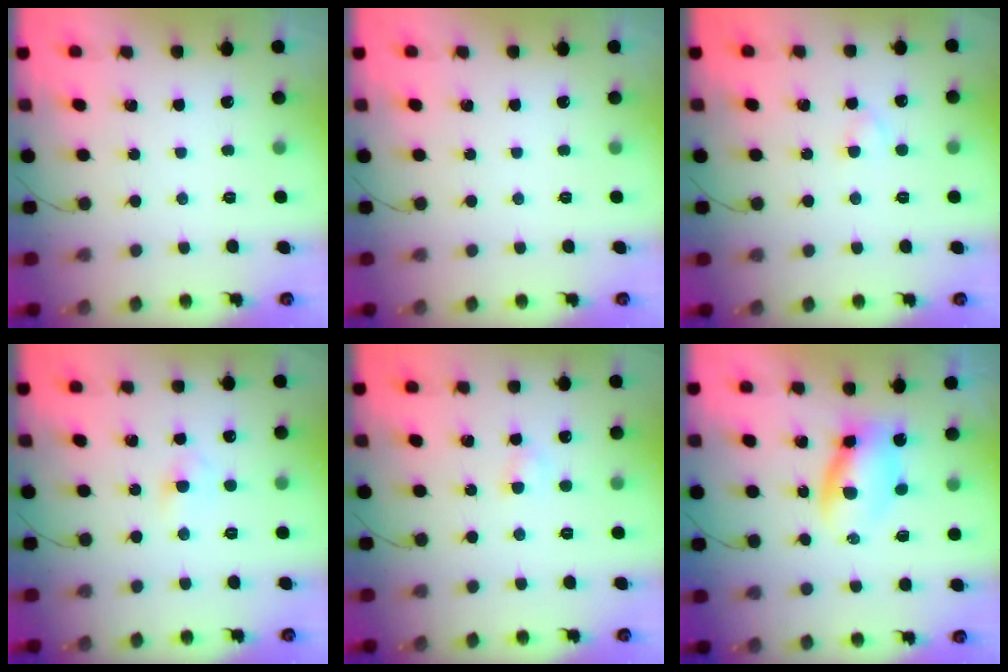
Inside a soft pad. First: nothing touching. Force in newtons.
{"total": 0.0}
{"total": 2.0, "press": 1.8, "slide": 0.9}
{"total": 3.0, "press": 2.8, "slide": 1.2}
{"total": 3.0, "press": 2.9, "slide": 0.8}
{"total": 5.5, "press": 5.4, "slide": 0.6}